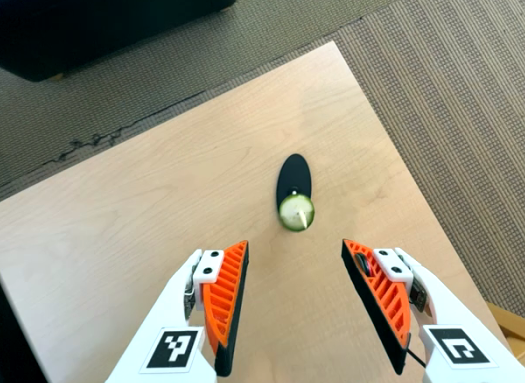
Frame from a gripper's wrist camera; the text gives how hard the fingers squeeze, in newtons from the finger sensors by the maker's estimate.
{"total": 0.7, "left": 1.2, "right": 0.2}